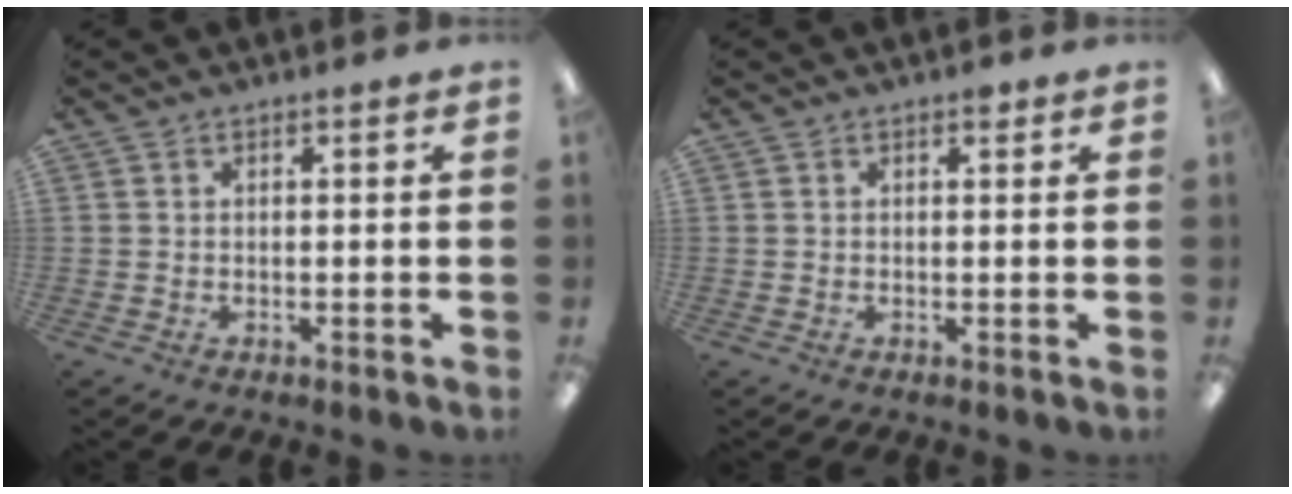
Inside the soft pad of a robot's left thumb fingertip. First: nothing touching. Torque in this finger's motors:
{"motor_torque": [0.42, 0.15, -0.02, 0.02, 0.11]}